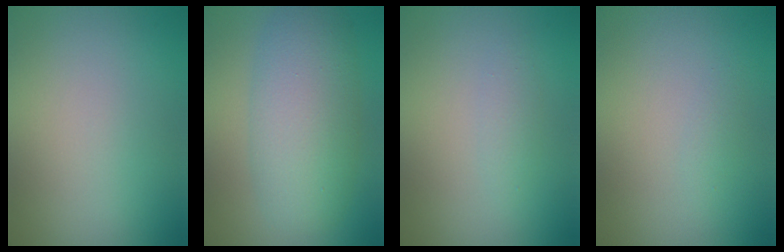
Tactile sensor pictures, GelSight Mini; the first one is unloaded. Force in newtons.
{"total": 6.6, "press": 6.6, "slide": 0.0}
{"total": 0.9, "press": 0.9, "slide": 0.0}
{"total": 0.6, "press": 0.6, "slide": 0.0}